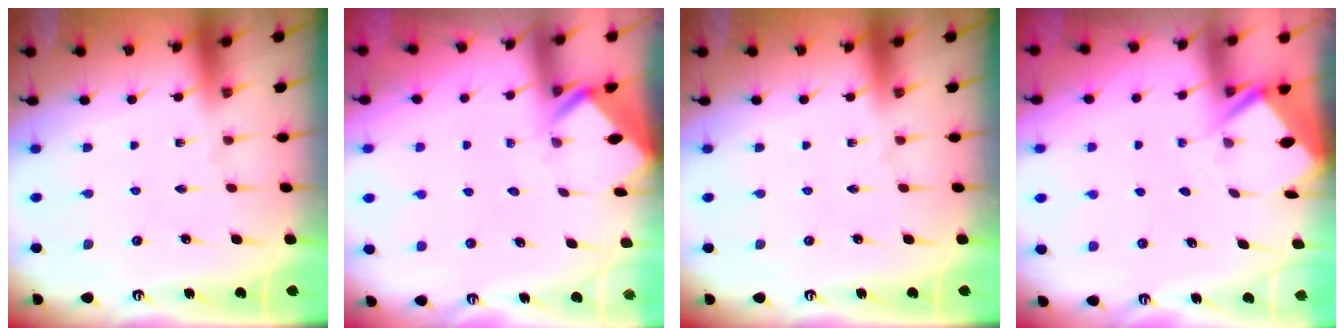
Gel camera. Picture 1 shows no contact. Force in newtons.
{"total": 3.0, "press": 3.0, "slide": 0.3}
{"total": 0.0}
{"total": 3.4, "press": 3.4, "slide": 0.3}